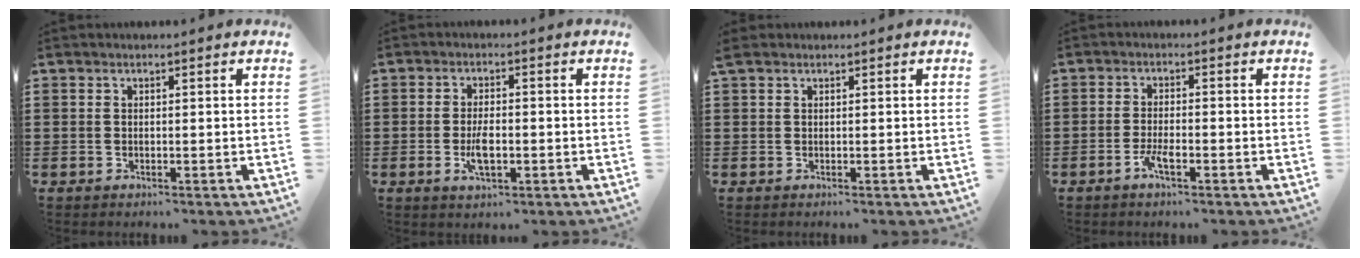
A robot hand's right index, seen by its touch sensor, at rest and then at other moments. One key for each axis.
{"total": 4.1, "fx": -0.9, "fy": 1.7, "fz": 3.6, "tx": -0.078, "ty": 0.000, "tz": -0.019}
{"total": 0.7, "fx": 0.5, "fy": 0.5, "fz": 0.1, "tx": -0.005, "ty": 0.006, "tz": 0.009}
{"total": 2.6, "fx": -1.5, "fy": 0.6, "fz": 2.1, "tx": -0.050, "ty": -0.001, "tz": -0.032}